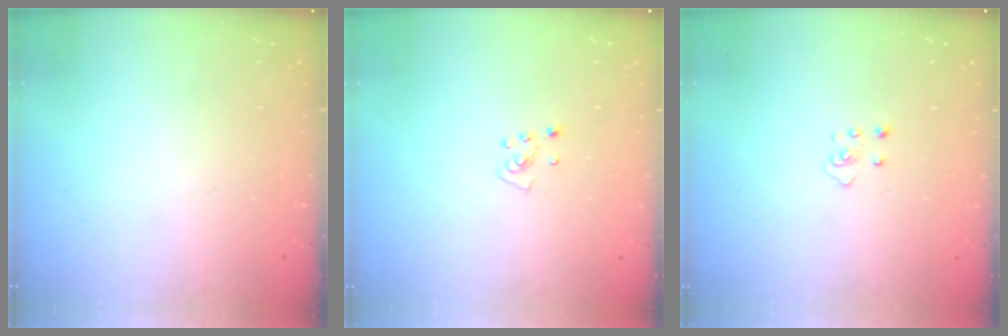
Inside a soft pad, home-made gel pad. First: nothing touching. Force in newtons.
{"total": 4.4, "press": 4.4, "slide": 0.3}
{"total": 2.5, "press": 2.4, "slide": 0.3}